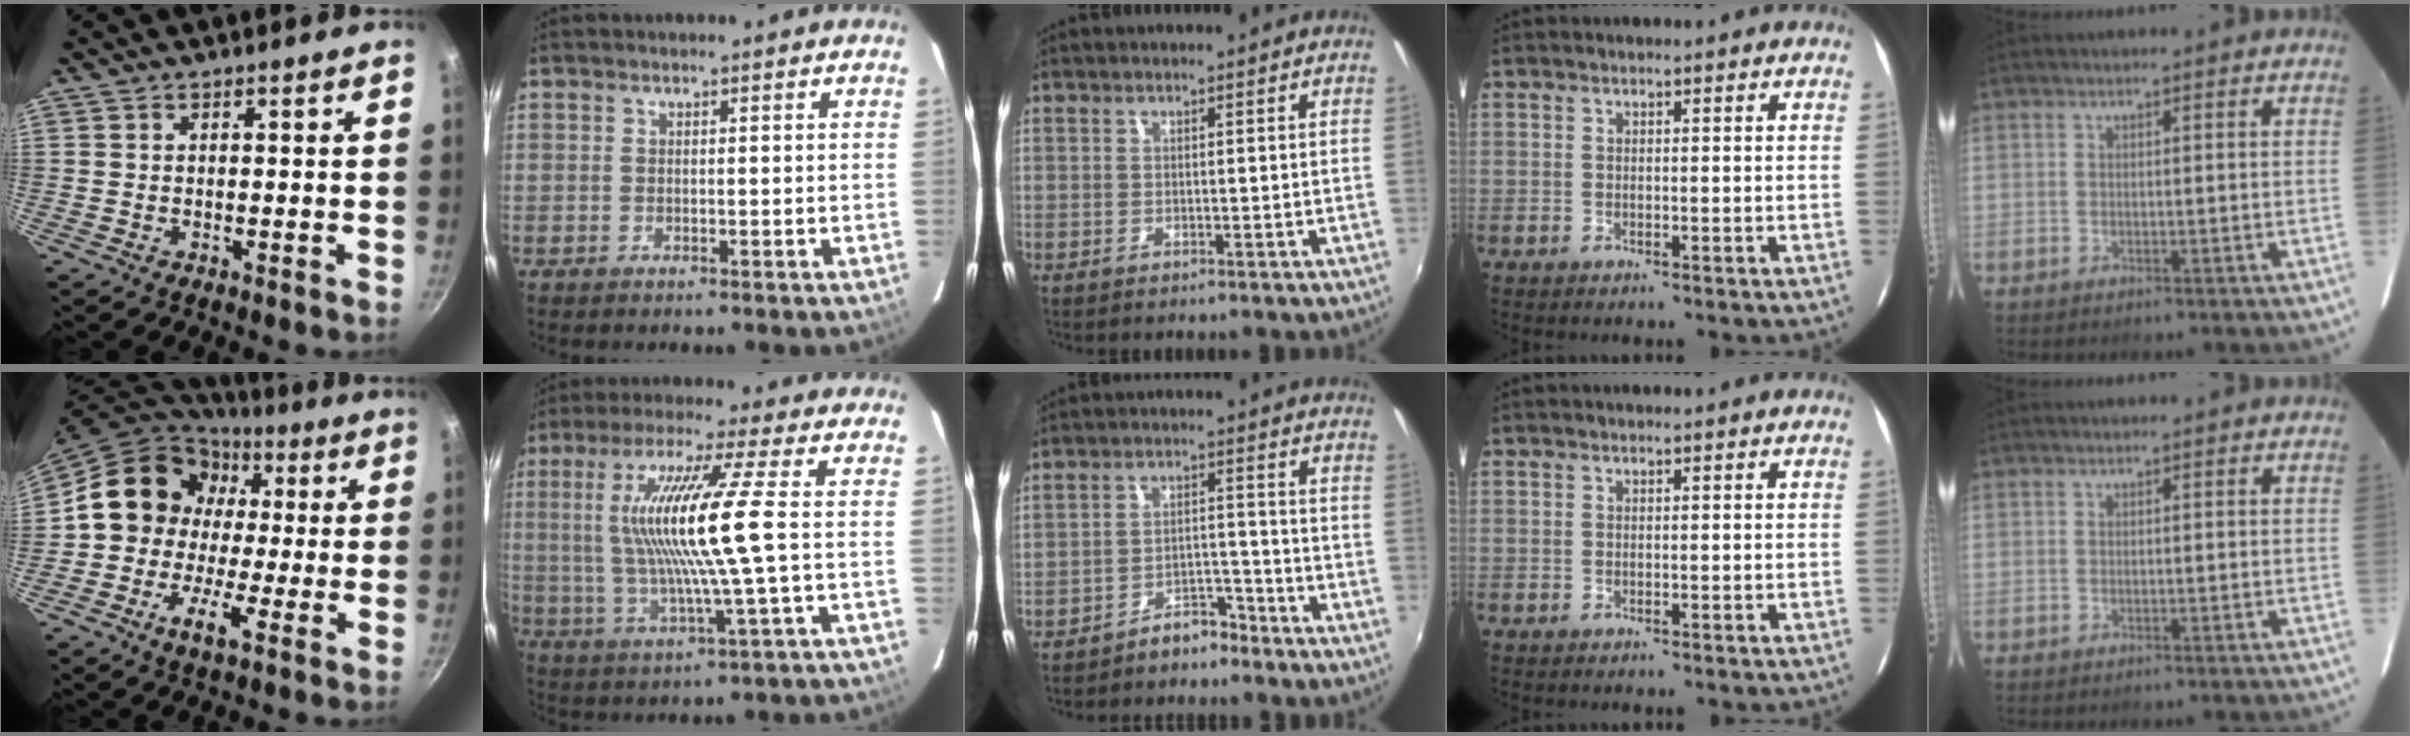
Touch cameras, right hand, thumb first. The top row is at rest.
{"thumb": {"total": 16.3, "force": [0.8, 13.0, 9.9], "torque": [-0.150, 0.042, -0.005]}, "index": {"total": 15.0, "force": [1.3, -0.3, 15.0], "torque": [-0.284, -0.002, 0.030]}, "middle": {"total": 5.2, "force": [-4.6, 1.9, 1.5], "torque": [-0.035, 0.019, -0.065]}}